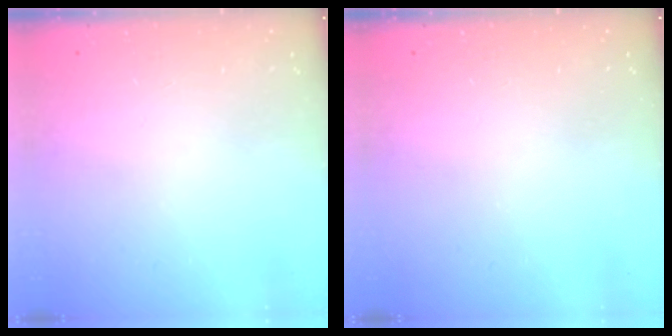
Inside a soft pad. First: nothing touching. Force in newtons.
{"total": 0.0}